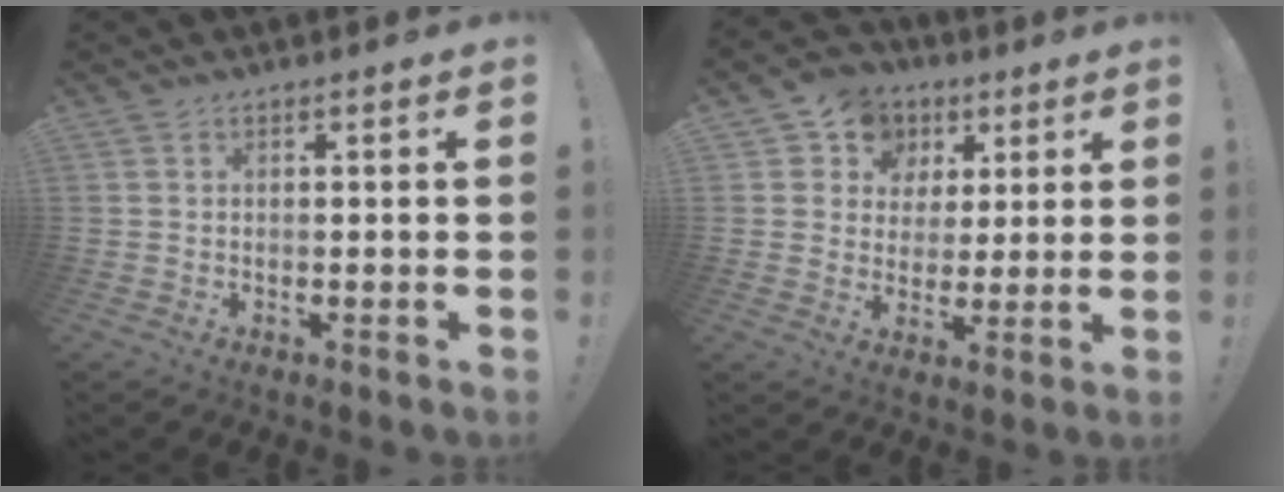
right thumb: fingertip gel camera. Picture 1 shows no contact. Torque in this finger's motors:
{"motor_torque": [0.01, 0.10, 0.42, 0.23, -0.03]}